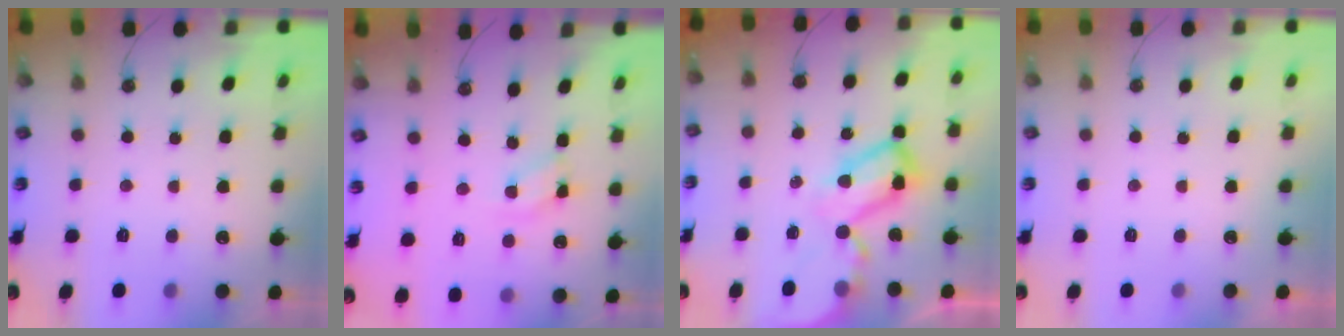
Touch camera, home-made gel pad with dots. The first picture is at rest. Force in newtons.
{"total": 7.1, "press": 7.1, "slide": 0.5}
{"total": 12.4, "press": 12.4, "slide": 1.1}
{"total": 0.0}